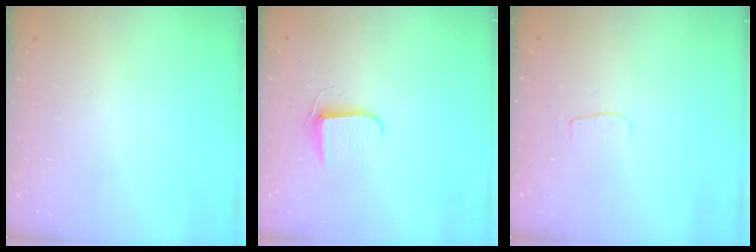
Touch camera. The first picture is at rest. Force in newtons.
{"total": 6.4, "press": 6.3, "slide": 0.8}
{"total": 3.4, "press": 3.4, "slide": 0.4}